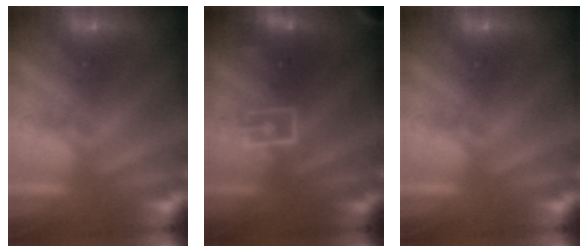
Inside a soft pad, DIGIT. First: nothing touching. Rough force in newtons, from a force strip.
{"total": 7.1}
{"total": 0.0}